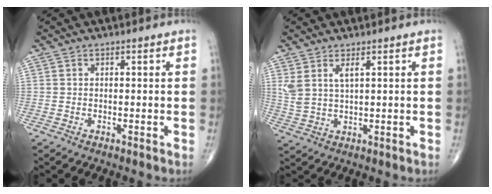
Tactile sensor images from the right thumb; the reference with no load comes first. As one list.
[{"total": 4.4, "force": [2.1, 1.5, 3.6], "torque": [-0.085, -0.008, 0.053]}]